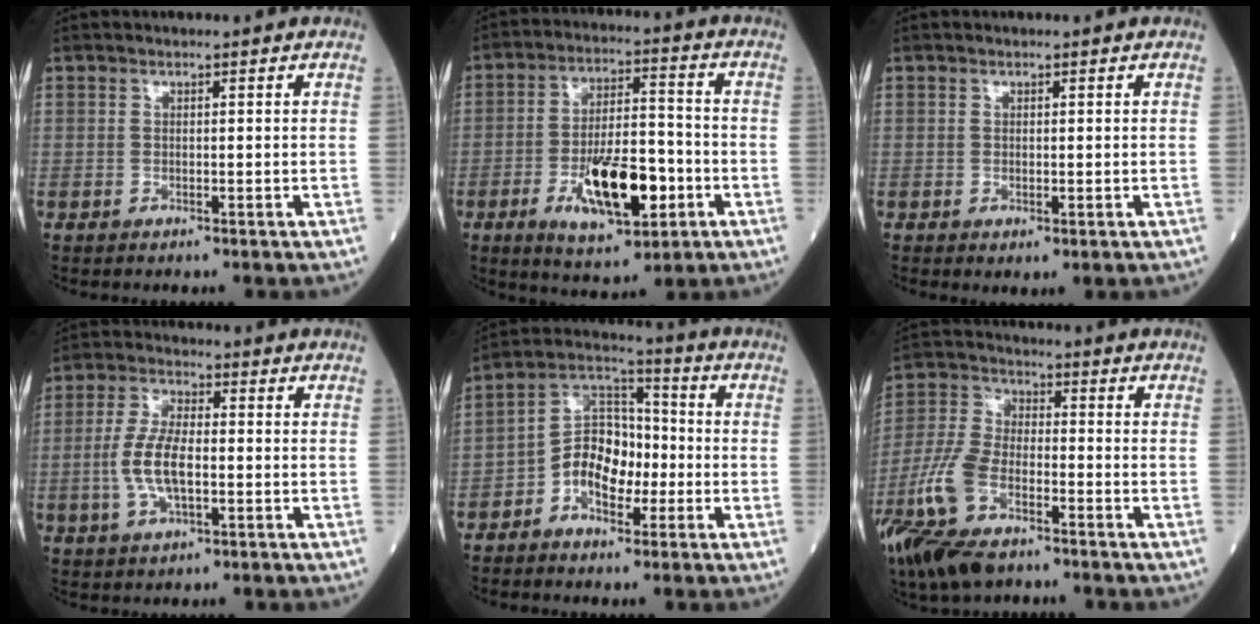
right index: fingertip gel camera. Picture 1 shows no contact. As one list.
[{"total": 13.8, "force": [-4.7, 4.5, 12.1], "torque": [-0.214, -0.002, -0.074]}, {"total": 1.2, "force": [-0.2, 0.6, 1.0], "torque": [-0.019, -0.006, -0.001]}, {"total": 8.4, "force": [-1.2, 3.3, 7.6], "torque": [-0.162, 0.005, -0.025]}, {"total": 9.3, "force": [-2.8, 5.9, 6.7], "torque": [-0.126, 0.030, -0.056]}, {"total": 13.6, "force": [-7.4, 5.6, 10.0], "torque": [-0.229, -0.013, -0.141]}]